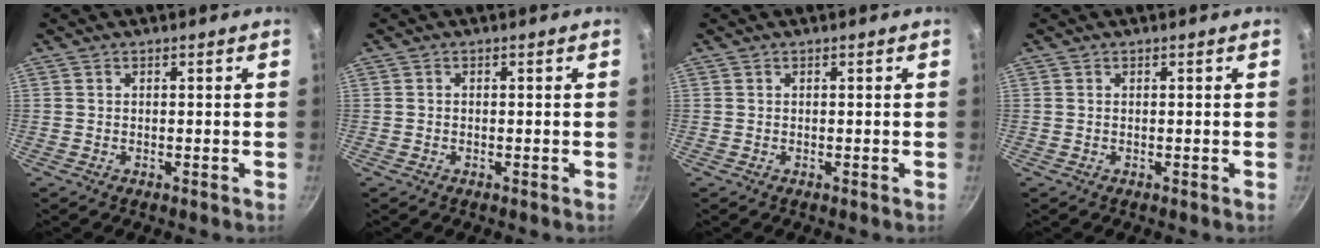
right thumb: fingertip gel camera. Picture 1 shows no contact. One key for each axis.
{"total": 0.0}
{"total": 0.0}
{"total": 0.0}